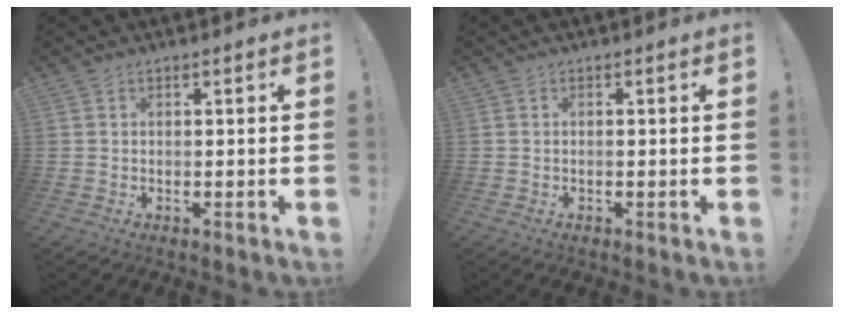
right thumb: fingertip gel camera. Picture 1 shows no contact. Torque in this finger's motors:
{"motor_torque": [-0.04, -0.01, -0.03, 0.01, -0.05]}